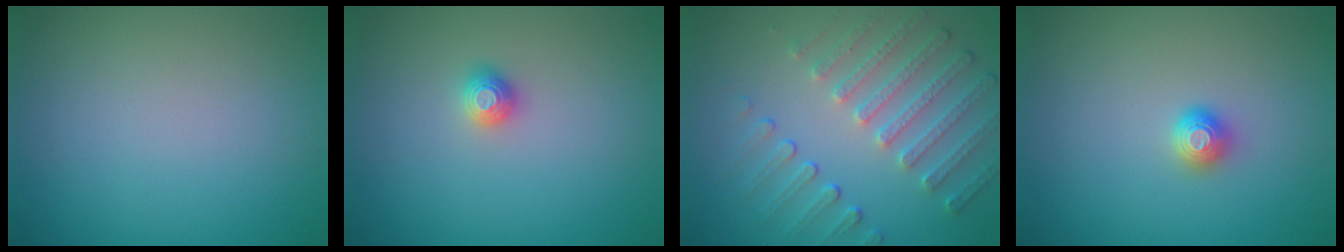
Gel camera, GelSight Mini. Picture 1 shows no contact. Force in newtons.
{"total": 1.2, "press": 1.1, "slide": 0.2}
{"total": 5.1, "press": 3.9, "slide": 3.3}
{"total": 1.3, "press": 1.2, "slide": 0.5}